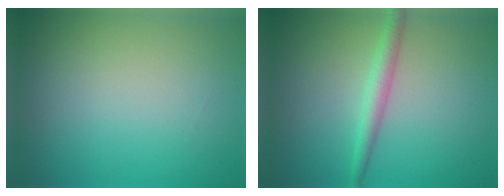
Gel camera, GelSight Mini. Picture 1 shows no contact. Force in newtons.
{"total": 2.2, "press": 2.2, "slide": 0.1}